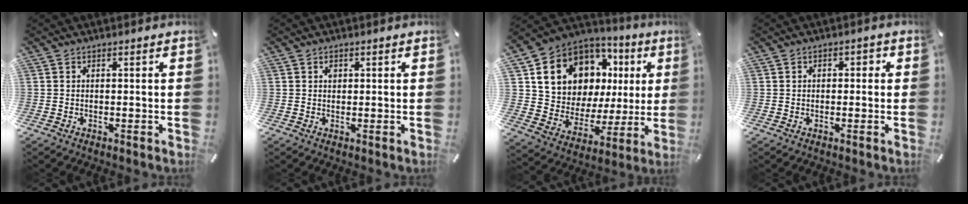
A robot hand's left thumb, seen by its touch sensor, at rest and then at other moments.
{"total": 1.1, "force": [0.3, 1.0, 0.4], "torque": [-0.001, 0.000, 0.004]}
{"total": 13.0, "force": [7.4, 9.7, 4.5], "torque": [-0.086, -0.064, 0.146]}
{"total": 1.3, "force": [-0.3, 1.1, 0.6], "torque": [-0.011, 0.009, -0.010]}